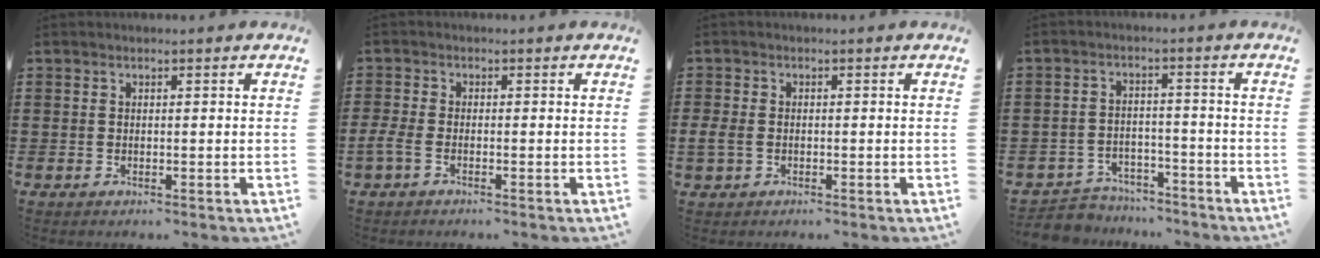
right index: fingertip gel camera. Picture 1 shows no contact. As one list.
[{"total": 2.1, "force": [-1.3, 0.6, 1.5], "torque": [-0.042, -0.006, -0.027]}, {"total": 2.1, "force": [-0.8, 1.4, 1.4], "torque": [-0.043, -0.007, -0.018]}, {"total": 4.3, "force": [-4.2, 1.1, -0.1], "torque": [-0.004, 0.009, -0.086]}]